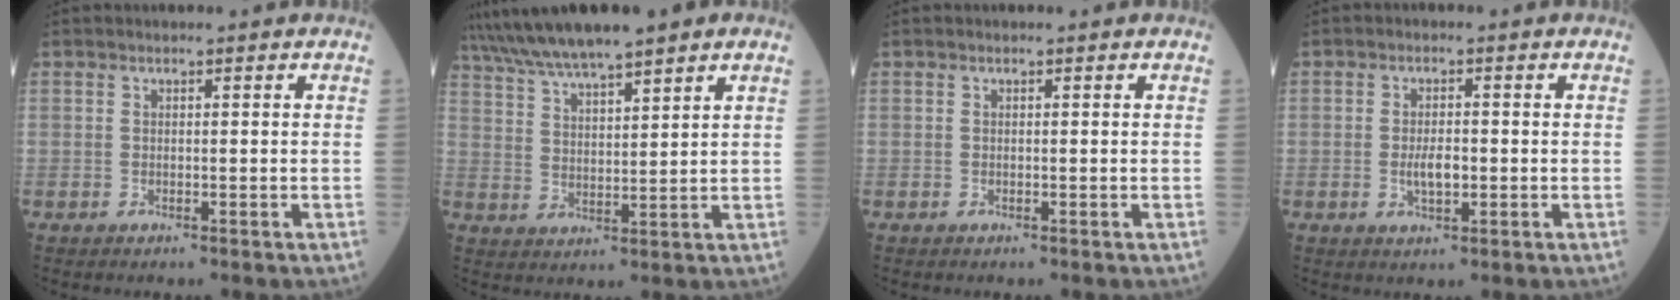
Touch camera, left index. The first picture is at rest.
{"total": 10.5, "force": [8.5, 0.8, 6.0], "torque": [-0.114, 0.029, 0.152]}
{"total": 0.0}
{"total": 3.1, "force": [-0.8, 1.3, 2.7], "torque": [-0.053, -0.003, -0.012]}